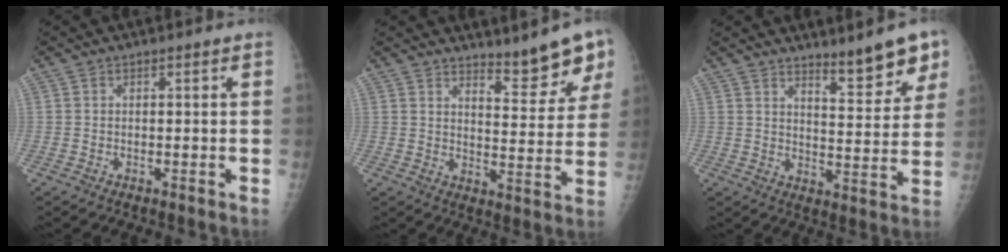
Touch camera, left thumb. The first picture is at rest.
{"total": 8.4, "force": [6.7, 2.2, 4.6], "torque": [-0.030, -0.052, 0.101]}
{"total": 9.4, "force": [6.8, 2.4, 6.1], "torque": [-0.056, -0.051, 0.103]}